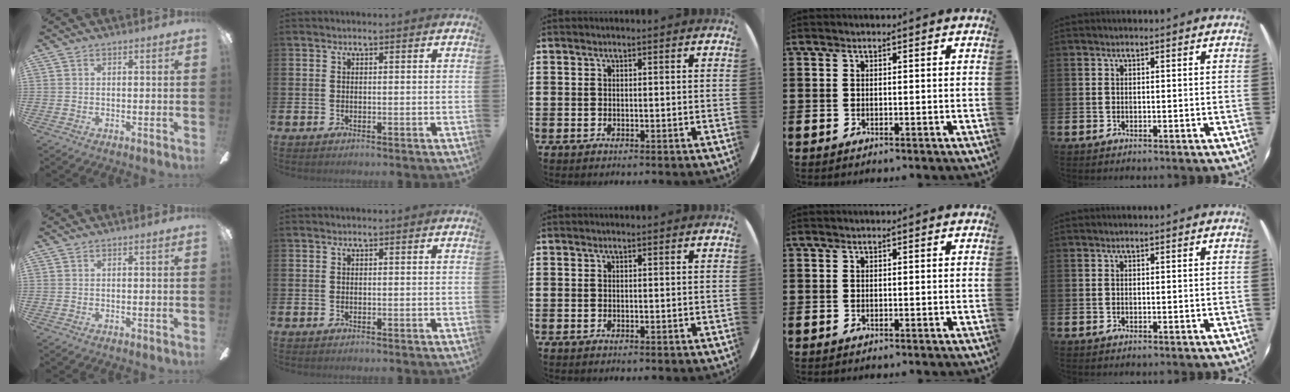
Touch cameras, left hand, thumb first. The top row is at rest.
{}